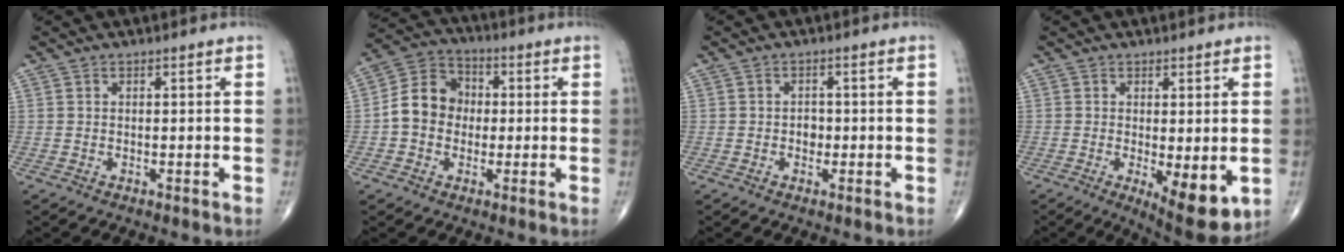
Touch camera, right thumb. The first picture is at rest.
{"total": 9.7, "force": [-0.5, 8.2, 5.1], "torque": [-0.074, 0.035, -0.024]}
{"total": 2.1, "force": [-0.4, 1.7, 1.2], "torque": [-0.005, 0.006, -0.008]}
{"total": 8.8, "force": [-1.8, 3.1, 8.0], "torque": [-0.111, -0.025, -0.019]}